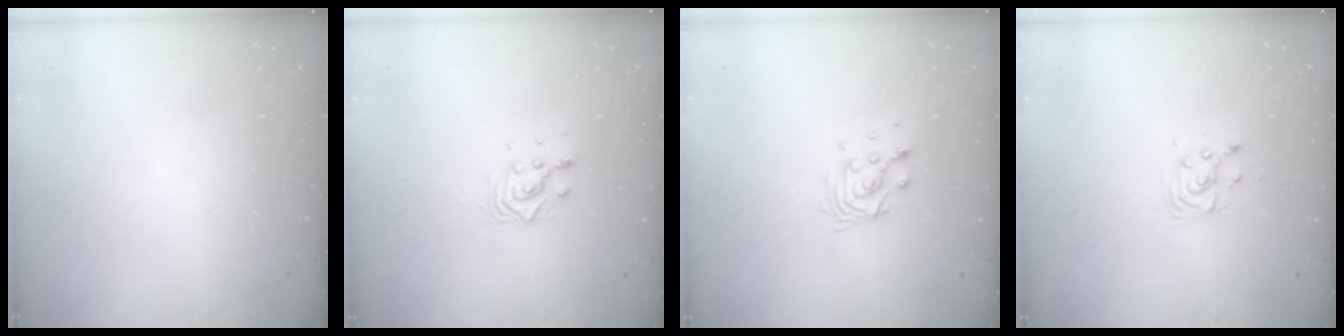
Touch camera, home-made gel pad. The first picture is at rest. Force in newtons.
{"total": 6.1, "press": 6.1, "slide": 0.2}
{"total": 6.2, "press": 6.2, "slide": 0.1}
{"total": 3.5, "press": 3.5, "slide": 0.4}